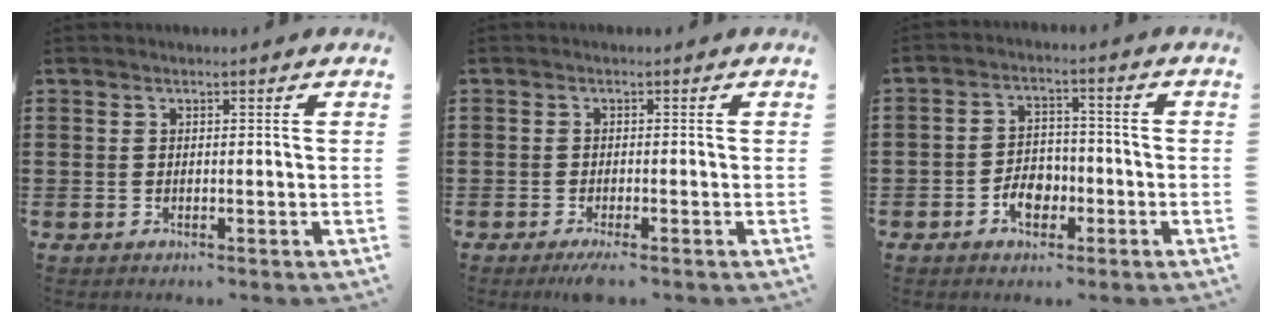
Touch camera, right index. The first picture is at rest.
{"total": 1.6, "force": [-1.2, 0.0, 1.0], "torque": [-0.022, -0.003, -0.024]}
{"total": 4.7, "force": [-2.2, 3.1, 2.9], "torque": [-0.042, 0.004, -0.039]}